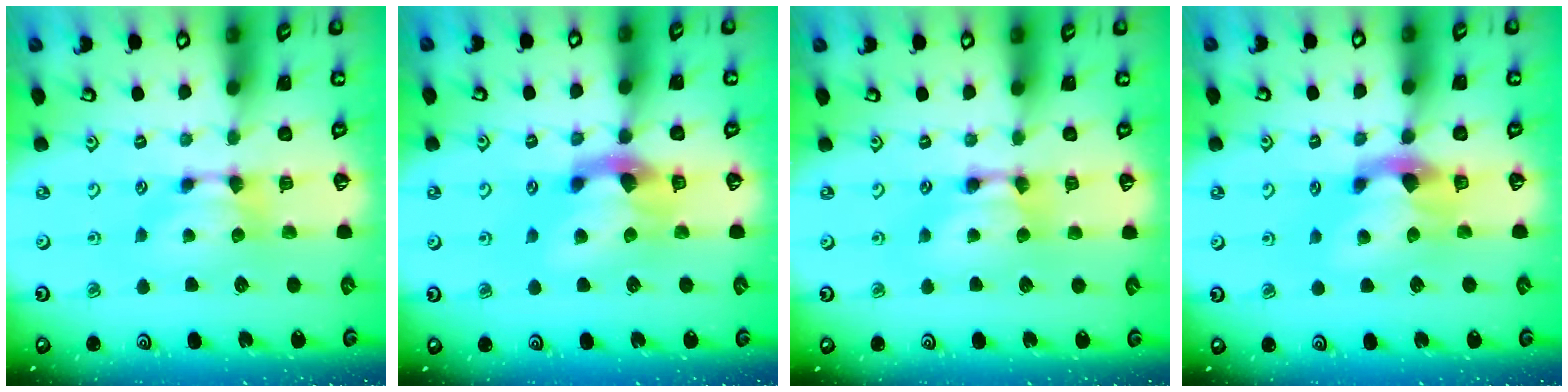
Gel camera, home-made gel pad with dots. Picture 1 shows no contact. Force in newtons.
{"total": 4.1, "press": 3.8, "slide": 1.6}
{"total": 2.0, "press": 2.0, "slide": 0.1}
{"total": 3.6, "press": 3.2, "slide": 1.6}